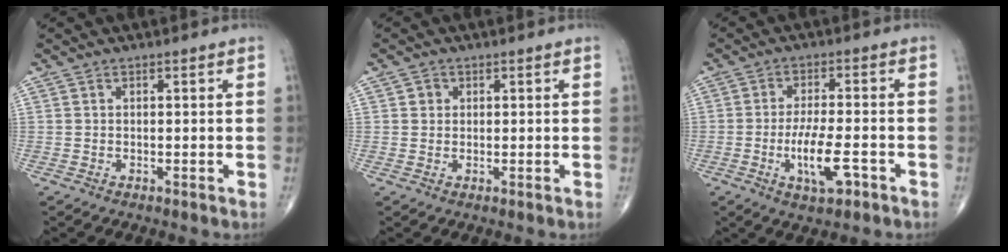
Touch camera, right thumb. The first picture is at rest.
{"total": 1.7, "force": [0.4, 1.6, 0.4], "torque": [0.001, 0.000, 0.003]}
{"total": 8.3, "force": [-3.1, 2.6, 7.3], "torque": [-0.133, 0.007, -0.052]}